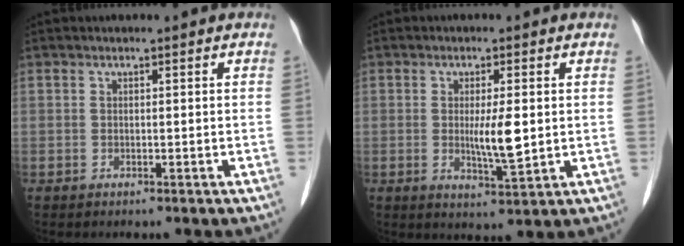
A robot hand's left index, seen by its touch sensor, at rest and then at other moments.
{"total": 5.1, "force": [0.2, 0.9, 5.0], "torque": [-0.088, -0.009, 0.006]}